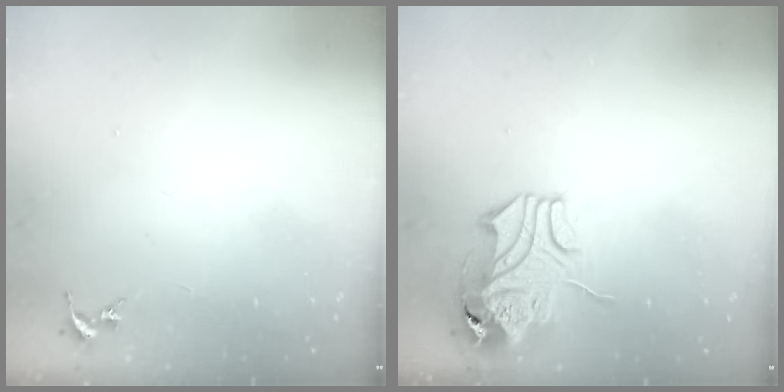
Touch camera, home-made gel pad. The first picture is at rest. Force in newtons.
{"total": 10.6, "press": 10.5, "slide": 1.8}